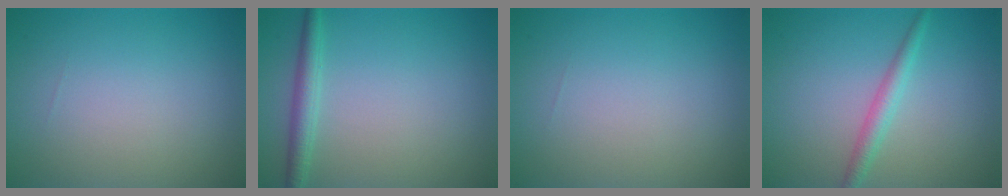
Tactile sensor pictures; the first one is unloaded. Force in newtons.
{"total": 2.2, "press": 2.2, "slide": 0.1}
{"total": 0.0}
{"total": 2.1, "press": 2.1, "slide": 0.0}